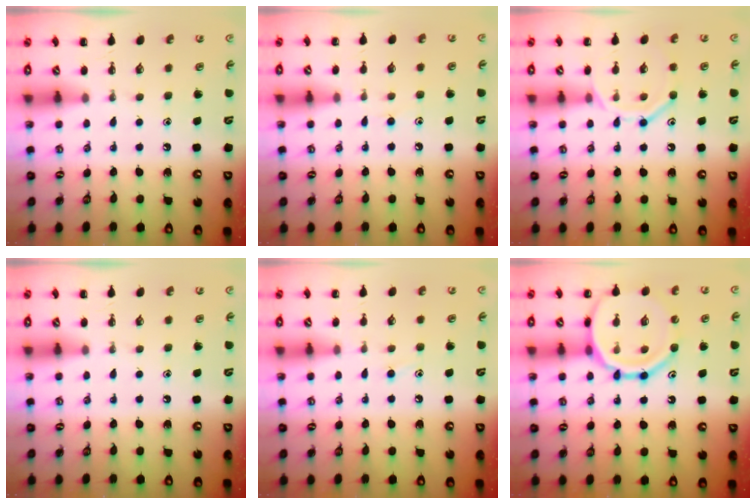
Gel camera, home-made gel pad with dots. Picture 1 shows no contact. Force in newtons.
{"total": 5.0, "press": 4.6, "slide": 2.0}
{"total": 11.3, "press": 11.3, "slide": 0.8}
{"total": 0.0}
{"total": 7.4, "press": 6.9, "slide": 2.6}
{"total": 16.4, "press": 16.3, "slide": 2.5}